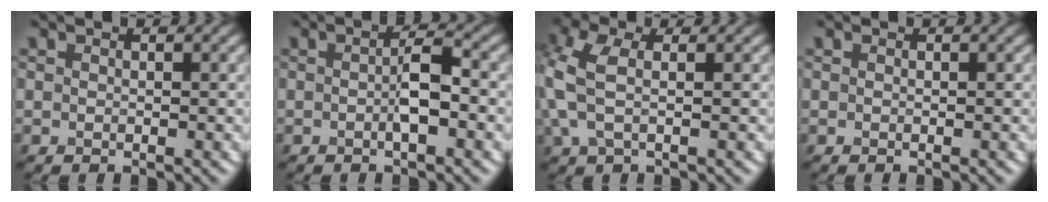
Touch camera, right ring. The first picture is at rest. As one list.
[{"total": 2.6, "force": [-0.5, 0.6, 2.5], "torque": [-0.045, 0.003, -0.011]}, {"total": 4.7, "force": [0.4, 2.3, 4.0], "torque": [-0.110, 0.007, 0.001]}, {"total": 0.0}]